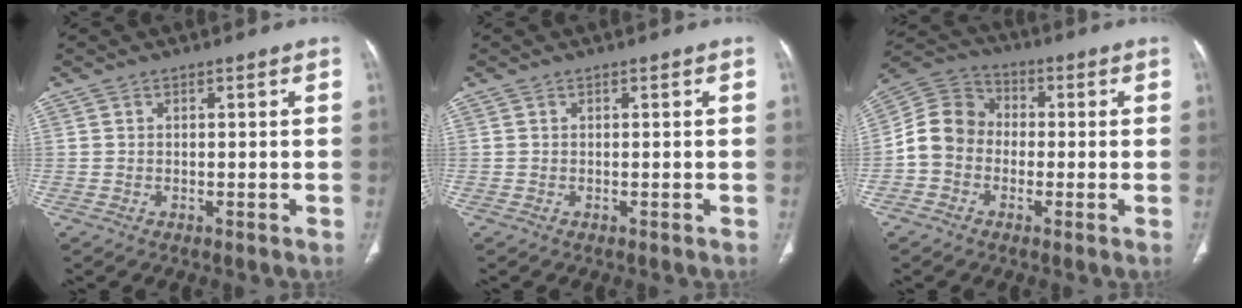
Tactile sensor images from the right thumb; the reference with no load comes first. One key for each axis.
{"total": 0.0}
{"total": 9.2, "fx": -1.5, "fy": 7.9, "fz": 4.5, "tx": -0.073, "ty": 0.037, "tz": -0.043}